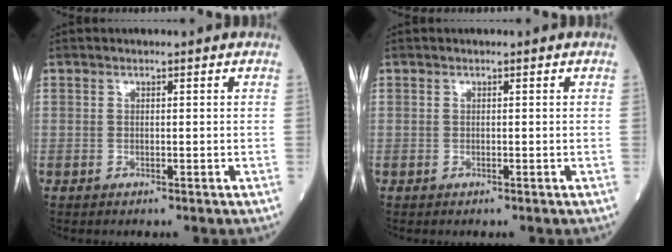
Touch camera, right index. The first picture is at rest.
{"total": 0.0}